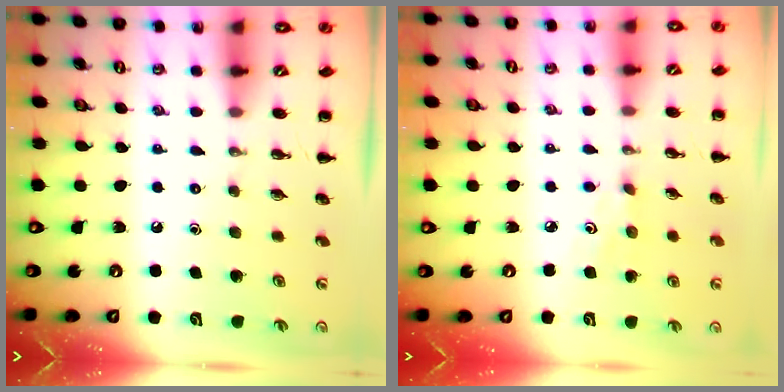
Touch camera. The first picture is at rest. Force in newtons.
{"total": 2.7, "press": 2.7, "slide": 0.5}